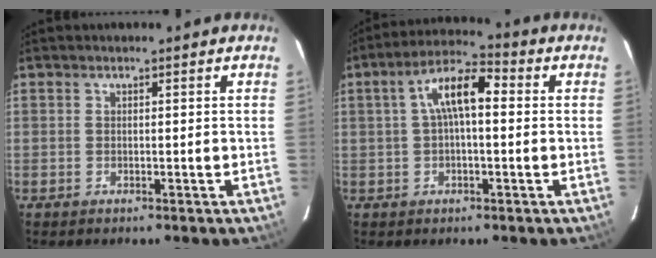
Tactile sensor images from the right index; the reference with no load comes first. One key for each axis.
{"total": 8.5, "fx": 1.0, "fy": 3.2, "fz": 7.8, "tx": -0.146, "ty": 0.028, "tz": 0.013}